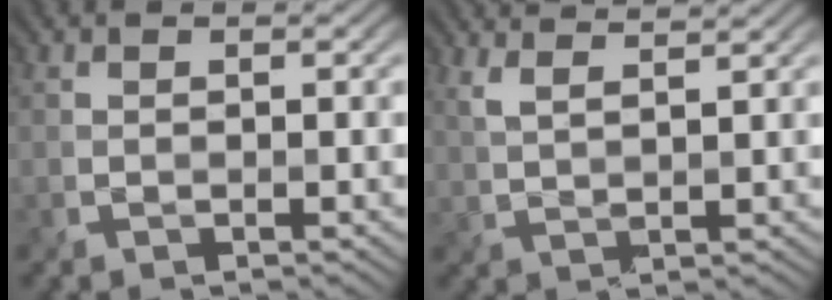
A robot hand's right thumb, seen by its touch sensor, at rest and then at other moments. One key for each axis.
{"total": 4.9, "fx": 4.0, "fy": 0.9, "fz": 2.8, "tx": -0.048, "ty": 0.012, "tz": 0.056}